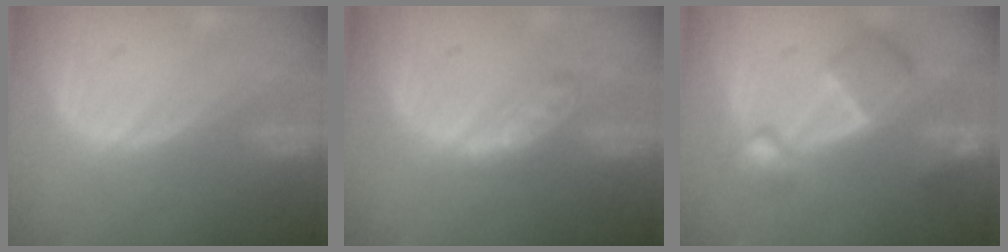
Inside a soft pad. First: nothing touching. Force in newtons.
{"total": 4.8, "press": 4.5, "slide": 1.6}
{"total": 7.7, "press": 6.7, "slide": 3.9}